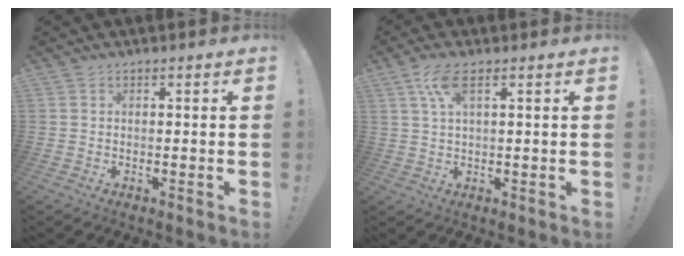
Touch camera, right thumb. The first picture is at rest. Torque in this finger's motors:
{"motor_torque": [-0.14, 0.16, 0.00, 0.00, 0.00]}